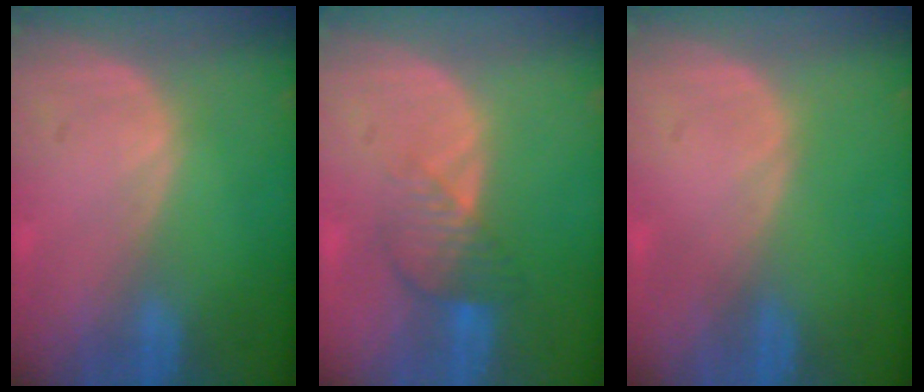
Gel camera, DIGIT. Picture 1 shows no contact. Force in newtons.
{"total": 4.5, "press": 3.9, "slide": 2.3}
{"total": 0.0}